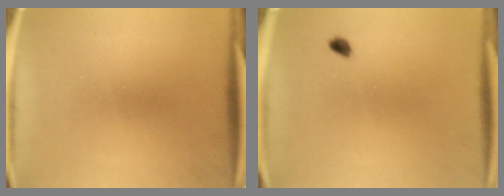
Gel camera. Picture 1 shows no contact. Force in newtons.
{"total": 1.4}